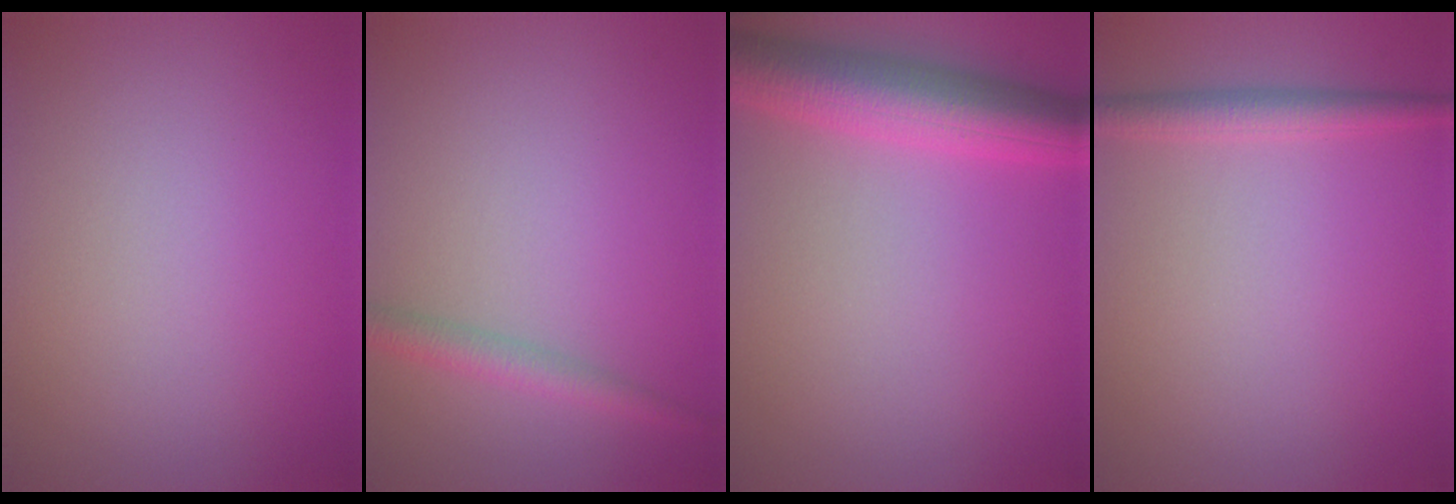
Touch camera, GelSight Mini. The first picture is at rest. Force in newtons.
{"total": 2.1, "press": 2.1, "slide": 0.1}
{"total": 6.6, "press": 6.6, "slide": 0.2}
{"total": 2.2, "press": 2.2, "slide": 0.1}